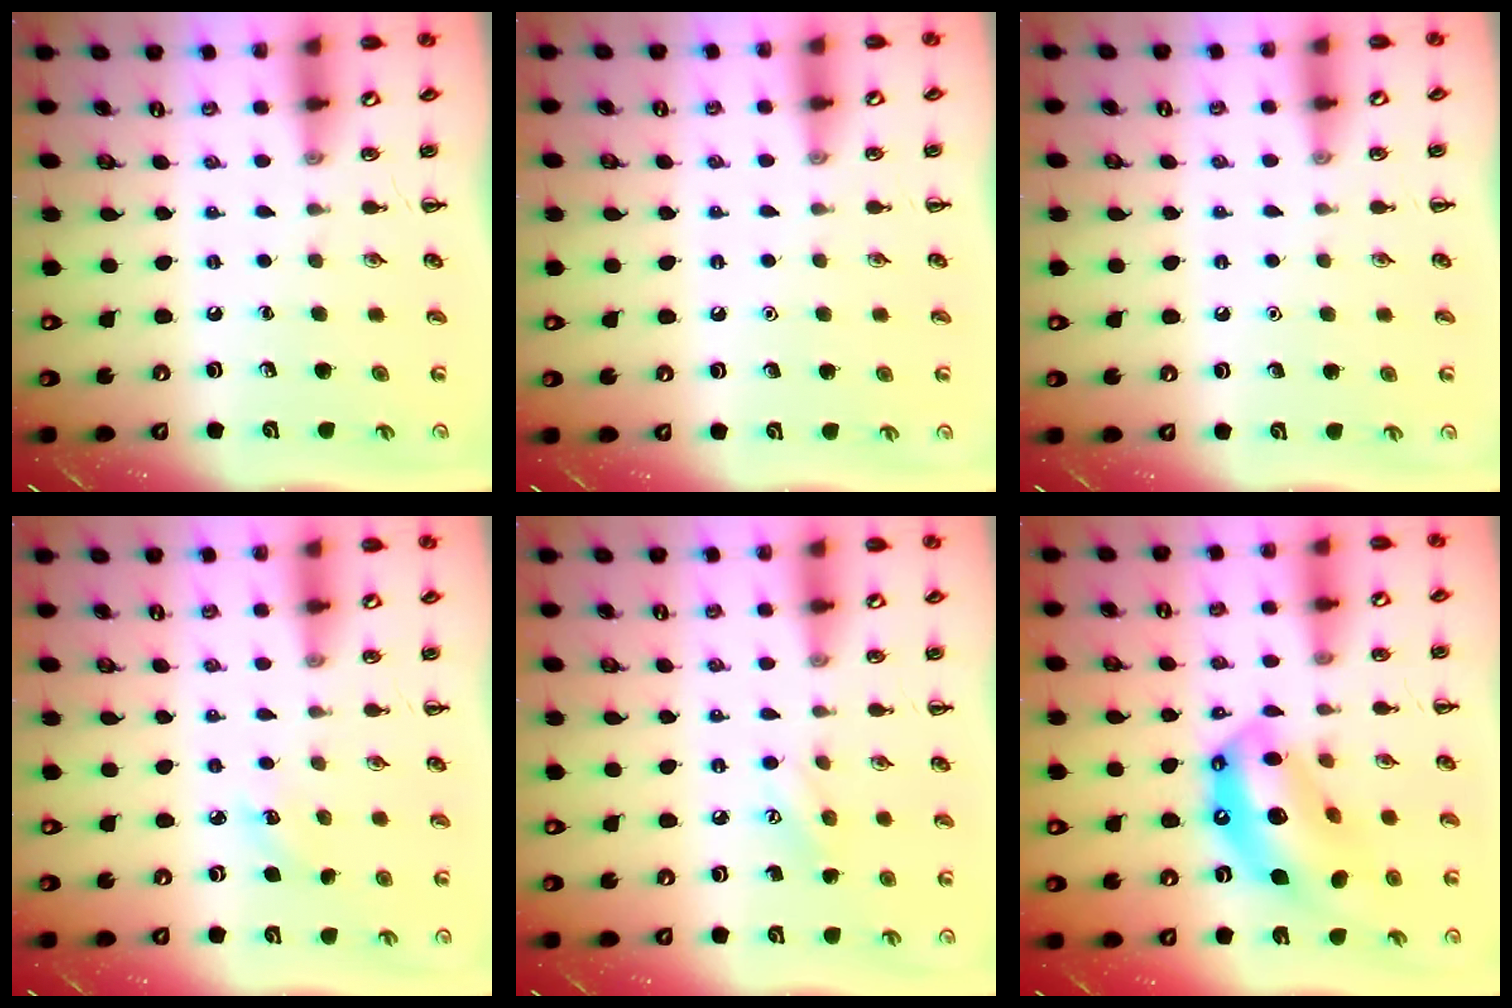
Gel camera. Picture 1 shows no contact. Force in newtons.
{"total": 1.5, "press": 1.5, "slide": 0.2}
{"total": 1.5, "press": 1.5, "slide": 0.2}
{"total": 3.7, "press": 3.5, "slide": 1.1}
{"total": 6.4, "press": 6.2, "slide": 1.6}
{"total": 16.9, "press": 16.2, "slide": 4.7}